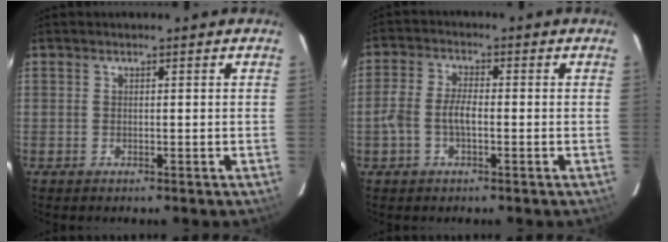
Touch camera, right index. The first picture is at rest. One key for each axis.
{"total": 4.8, "fx": -1.4, "fy": 2.0, "fz": 4.1, "tx": -0.090, "ty": 0.009, "tz": -0.028}